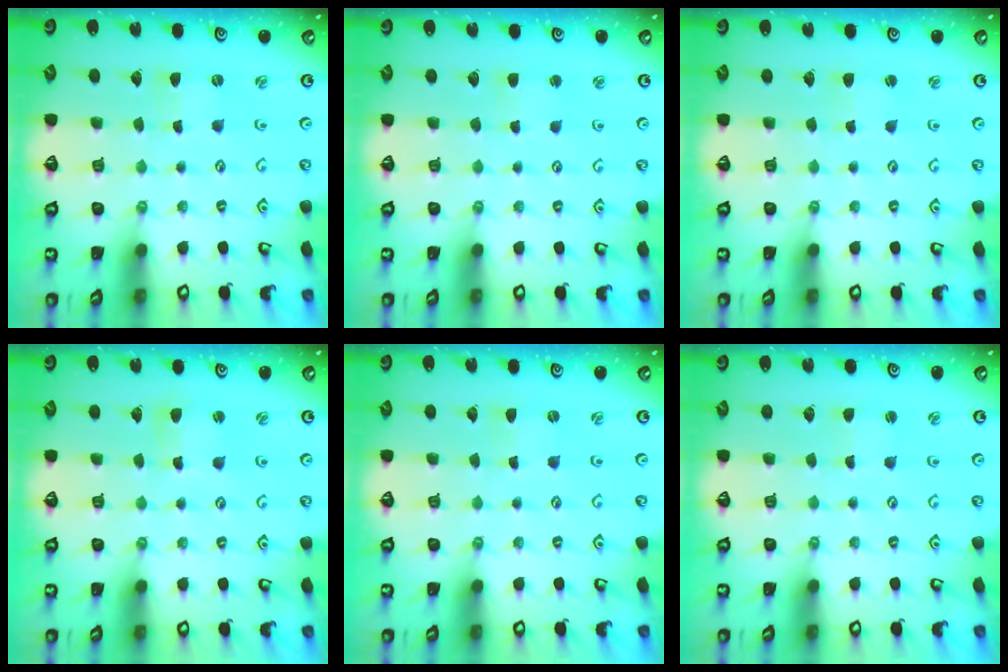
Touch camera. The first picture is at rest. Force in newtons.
{"total": 2.5, "press": 2.5, "slide": 0.3}
{"total": 2.1, "press": 2.1, "slide": 0.3}
{"total": 3.0, "press": 2.9, "slide": 0.4}
{"total": 0.0}
{"total": 0.8, "press": 0.8, "slide": 0.0}